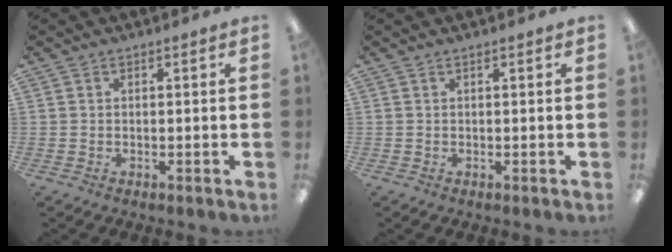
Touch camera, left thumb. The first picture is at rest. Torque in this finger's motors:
{"motor_torque": [0.23, -0.15, -0.14, 0.05, 0.00]}